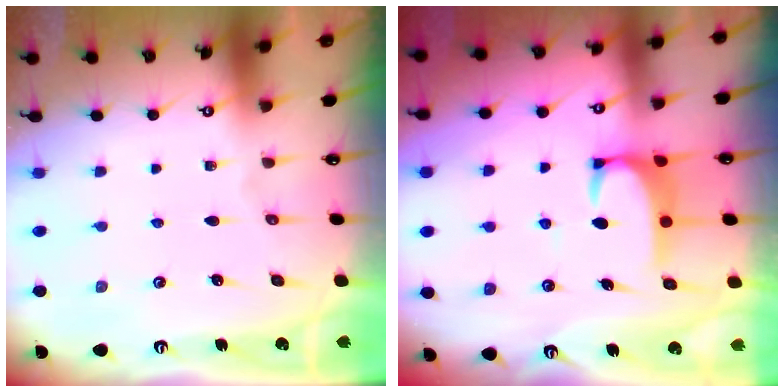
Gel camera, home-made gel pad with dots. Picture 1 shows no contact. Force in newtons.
{"total": 3.0, "press": 2.9, "slide": 0.8}